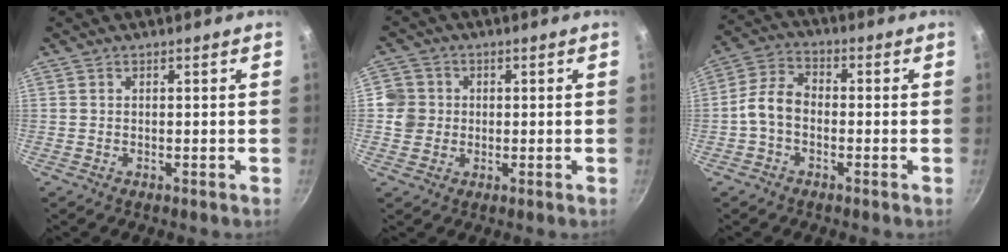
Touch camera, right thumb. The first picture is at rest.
{"total": 5.3, "force": [0.1, 5.2, 1.2], "torque": [0.000, 0.007, -0.002]}
{"total": 7.1, "force": [-1.5, 4.9, 4.9], "torque": [-0.088, 0.028, -0.040]}